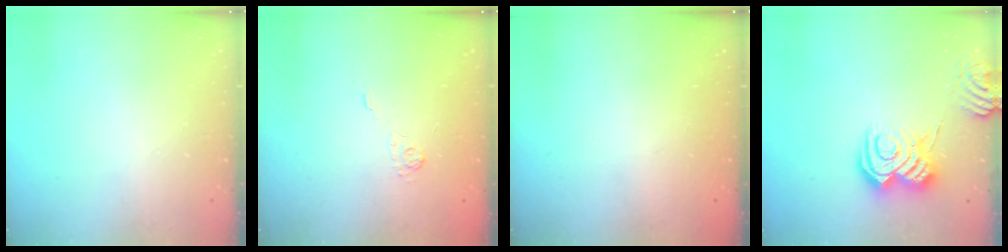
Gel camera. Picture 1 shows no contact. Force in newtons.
{"total": 2.0, "press": 1.4, "slide": 1.4}
{"total": 2.3, "press": 2.2, "slide": 0.7}
{"total": 11.6, "press": 11.5, "slide": 1.1}